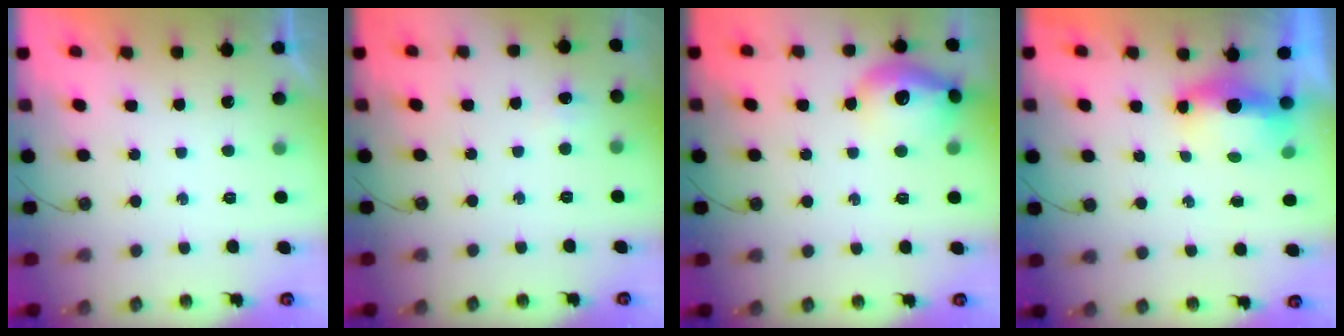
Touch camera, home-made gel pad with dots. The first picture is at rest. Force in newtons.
{"total": 8.8, "press": 2.4, "slide": 8.5}
{"total": 14.3, "press": 14.2, "slide": 1.1}
{"total": 5.8, "press": 5.8, "slide": 0.8}